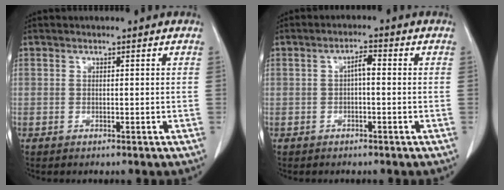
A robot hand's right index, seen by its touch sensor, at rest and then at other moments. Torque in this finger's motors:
{"motor_torque": [0.37, -0.02, 0.11, 0.06]}